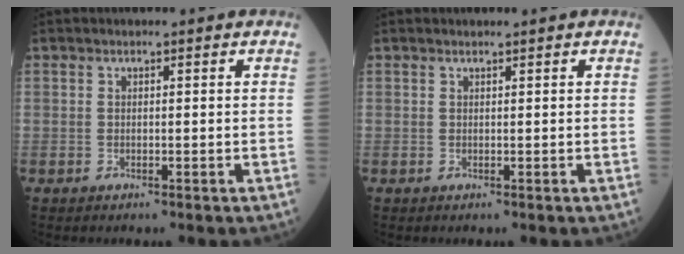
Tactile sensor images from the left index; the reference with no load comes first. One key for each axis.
{"total": 1.2, "fx": 1.1, "fy": 0.0, "fz": 0.4, "tx": -0.006, "ty": 0.009, "tz": 0.019}